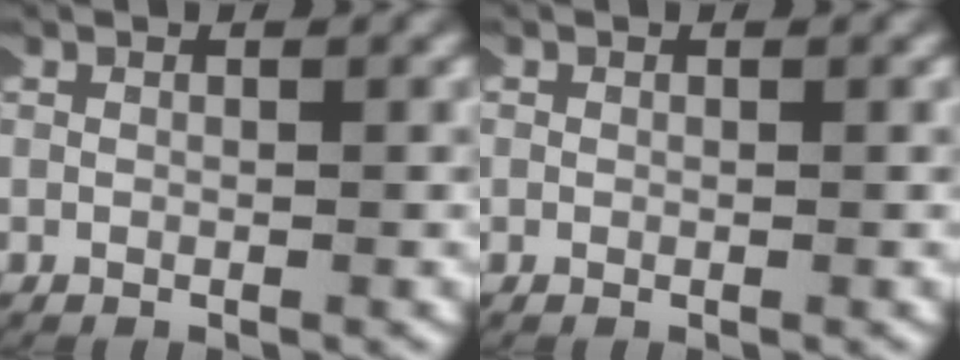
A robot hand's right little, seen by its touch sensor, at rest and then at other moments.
{"total": 0.6, "force": [0.0, 0.6, 0.0], "torque": [0.000, 0.001, -0.003]}